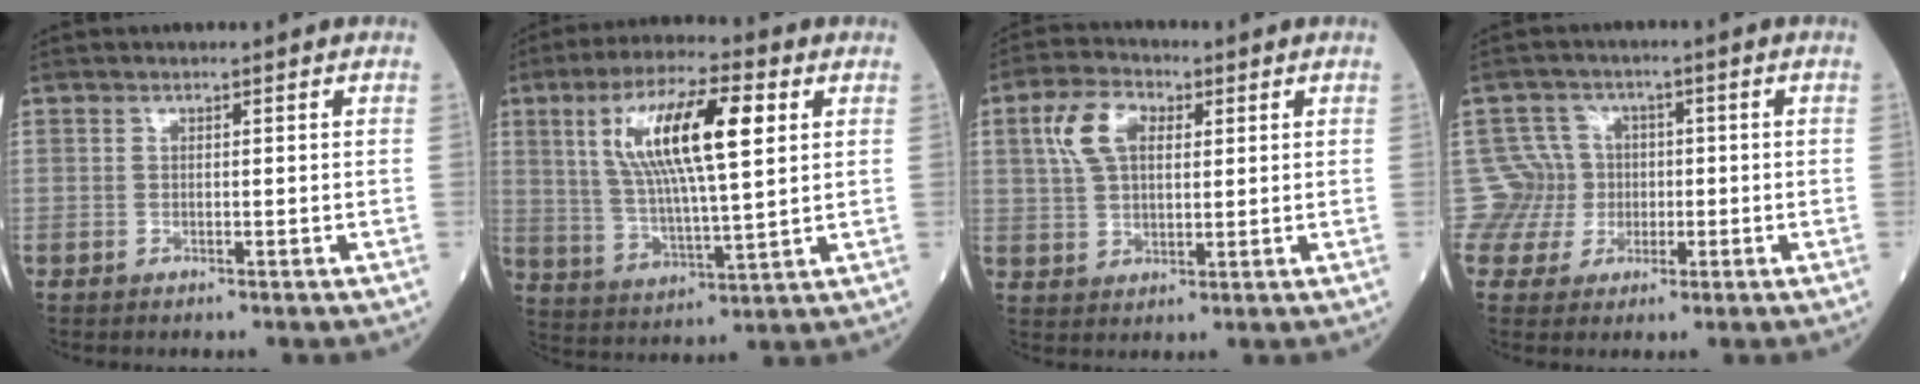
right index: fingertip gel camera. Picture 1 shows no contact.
{"total": 15.3, "force": [4.7, 3.0, 14.2], "torque": [-0.272, 0.017, 0.083]}
{"total": 7.6, "force": [2.6, 4.2, 5.8], "torque": [-0.128, 0.018, 0.052]}
{"total": 6.5, "force": [0.1, 6.4, -0.3], "torque": [0.015, 0.022, 0.005]}